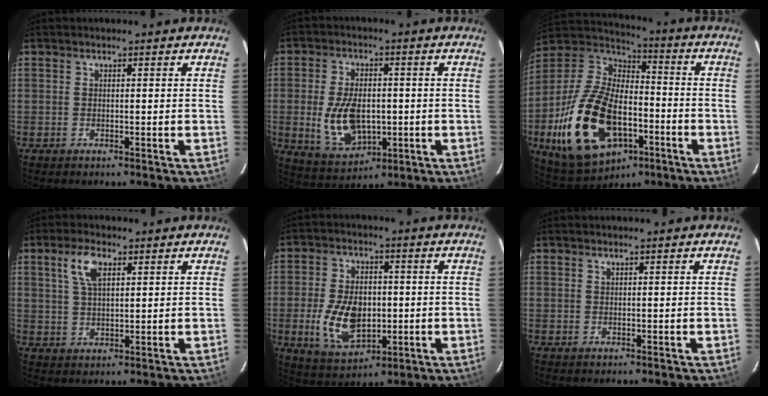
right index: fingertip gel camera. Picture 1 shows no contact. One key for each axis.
{"total": 2.8, "fx": 2.4, "fy": 1.5, "fz": 0.5, "tx": -0.012, "ty": -0.002, "tz": 0.059}
{"total": 25.3, "fx": -8.8, "fy": 15.0, "fz": 18.3, "tx": -0.396, "ty": -0.004, "tz": -0.134}
{"total": 5.9, "fx": 2.7, "fy": 2.7, "fz": 4.5, "tx": -0.087, "ty": 0.011, "tz": 0.053}
{"total": 2.7, "fx": 1.8, "fy": 2.0, "fz": 0.0, "tx": 0.004, "ty": 0.004, "tz": 0.039}
{"total": 0.0}